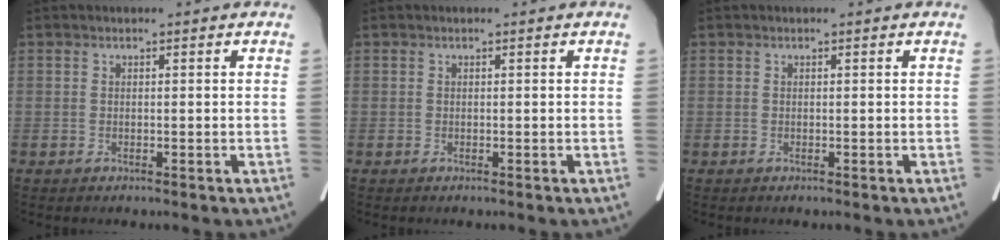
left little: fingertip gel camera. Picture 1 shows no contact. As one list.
[{"total": 0.0}, {"total": 0.0}]